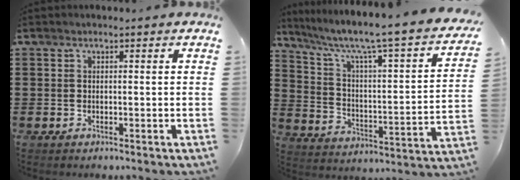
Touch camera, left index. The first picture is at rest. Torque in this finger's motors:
{"motor_torque": [0.03, -0.03, 0.07, -0.01]}